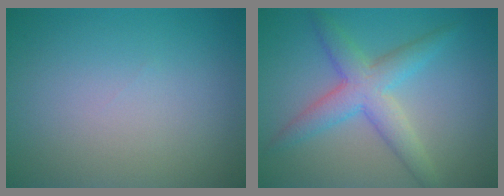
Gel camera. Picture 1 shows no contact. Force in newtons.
{"total": 4.5, "press": 4.5, "slide": 0.1}